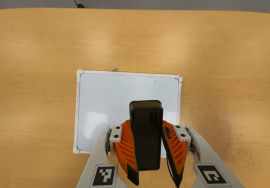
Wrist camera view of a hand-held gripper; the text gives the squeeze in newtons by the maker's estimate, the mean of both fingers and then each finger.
{"total": 6.0, "left": 5.4, "right": 6.6}